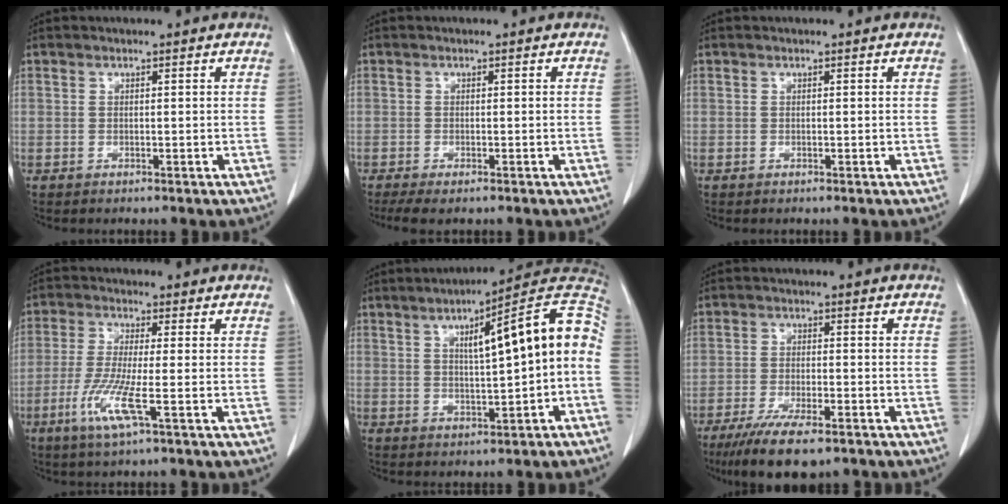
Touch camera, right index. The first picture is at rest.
{"total": 4.0, "force": [-3.0, 1.1, 2.4], "torque": [-0.041, -0.012, -0.043]}
{"total": 0.0}
{"total": 7.2, "force": [-2.8, 0.0, 6.7], "torque": [-0.144, -0.019, -0.057]}
{"total": 14.2, "force": [1.4, 1.4, 14.1], "torque": [-0.189, 0.037, 0.016]}
{"total": 10.4, "force": [-7.4, 2.2, 7.0], "torque": [-0.115, -0.021, -0.115]}